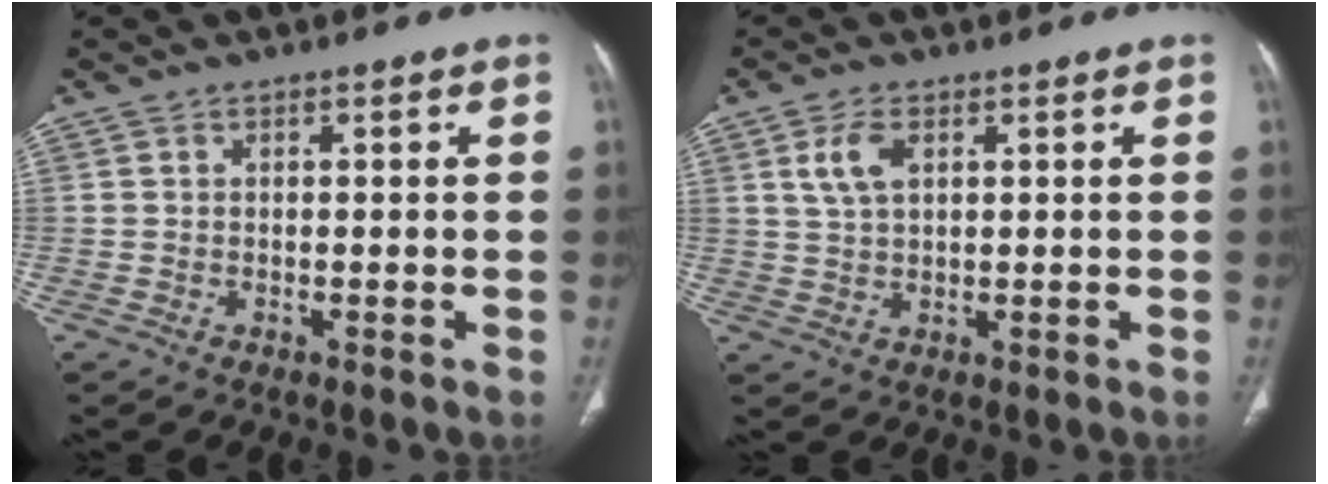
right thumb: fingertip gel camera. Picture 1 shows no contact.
{"total": 5.3, "force": [1.9, 3.0, 3.9], "torque": [-0.076, -0.002, 0.041]}